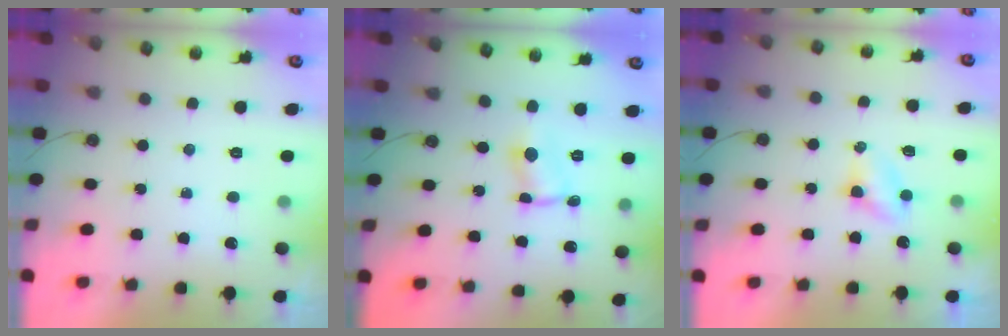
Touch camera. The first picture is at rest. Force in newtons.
{"total": 1.0, "press": 0.8, "slide": 0.5}
{"total": 2.9, "press": 2.9, "slide": 0.3}